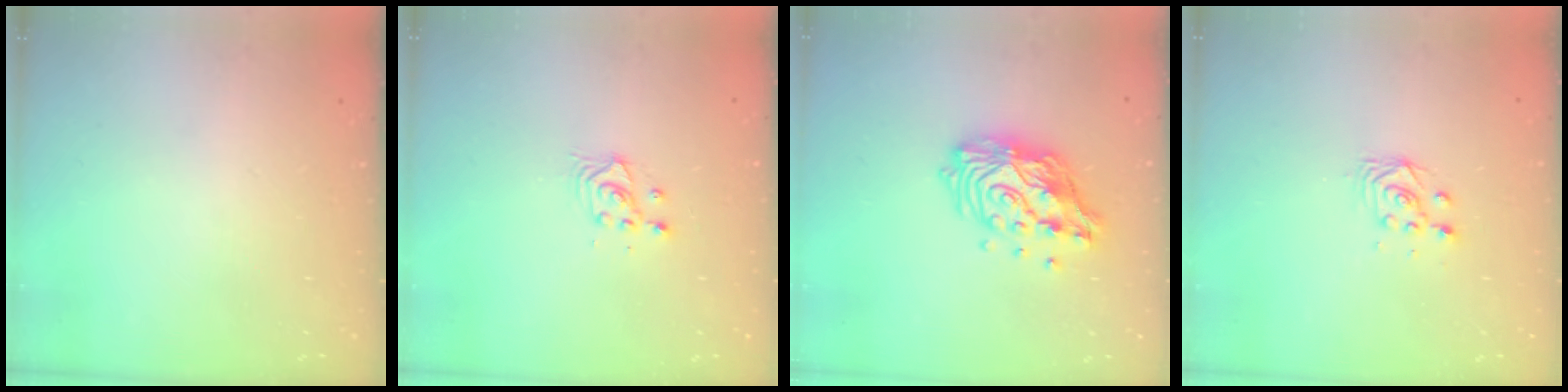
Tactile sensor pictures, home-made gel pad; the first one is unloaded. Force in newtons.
{"total": 3.6, "press": 3.6, "slide": 0.3}
{"total": 15.3, "press": 15.2, "slide": 1.2}
{"total": 2.8, "press": 2.5, "slide": 1.3}